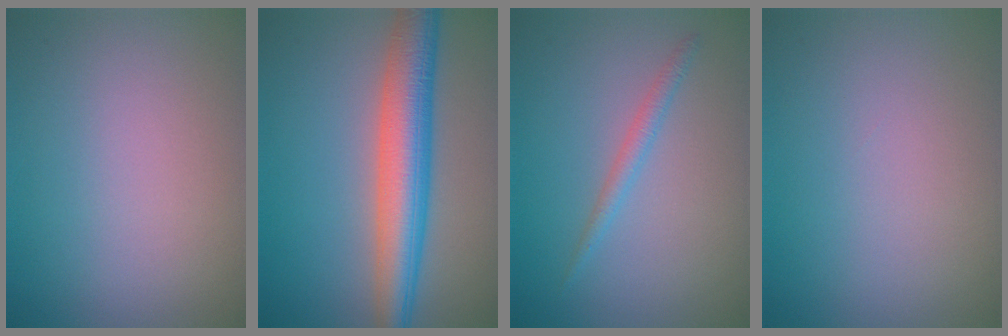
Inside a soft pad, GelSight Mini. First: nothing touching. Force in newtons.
{"total": 7.0, "press": 7.0, "slide": 0.2}
{"total": 1.4, "press": 1.4, "slide": 0.0}
{"total": 0.0}